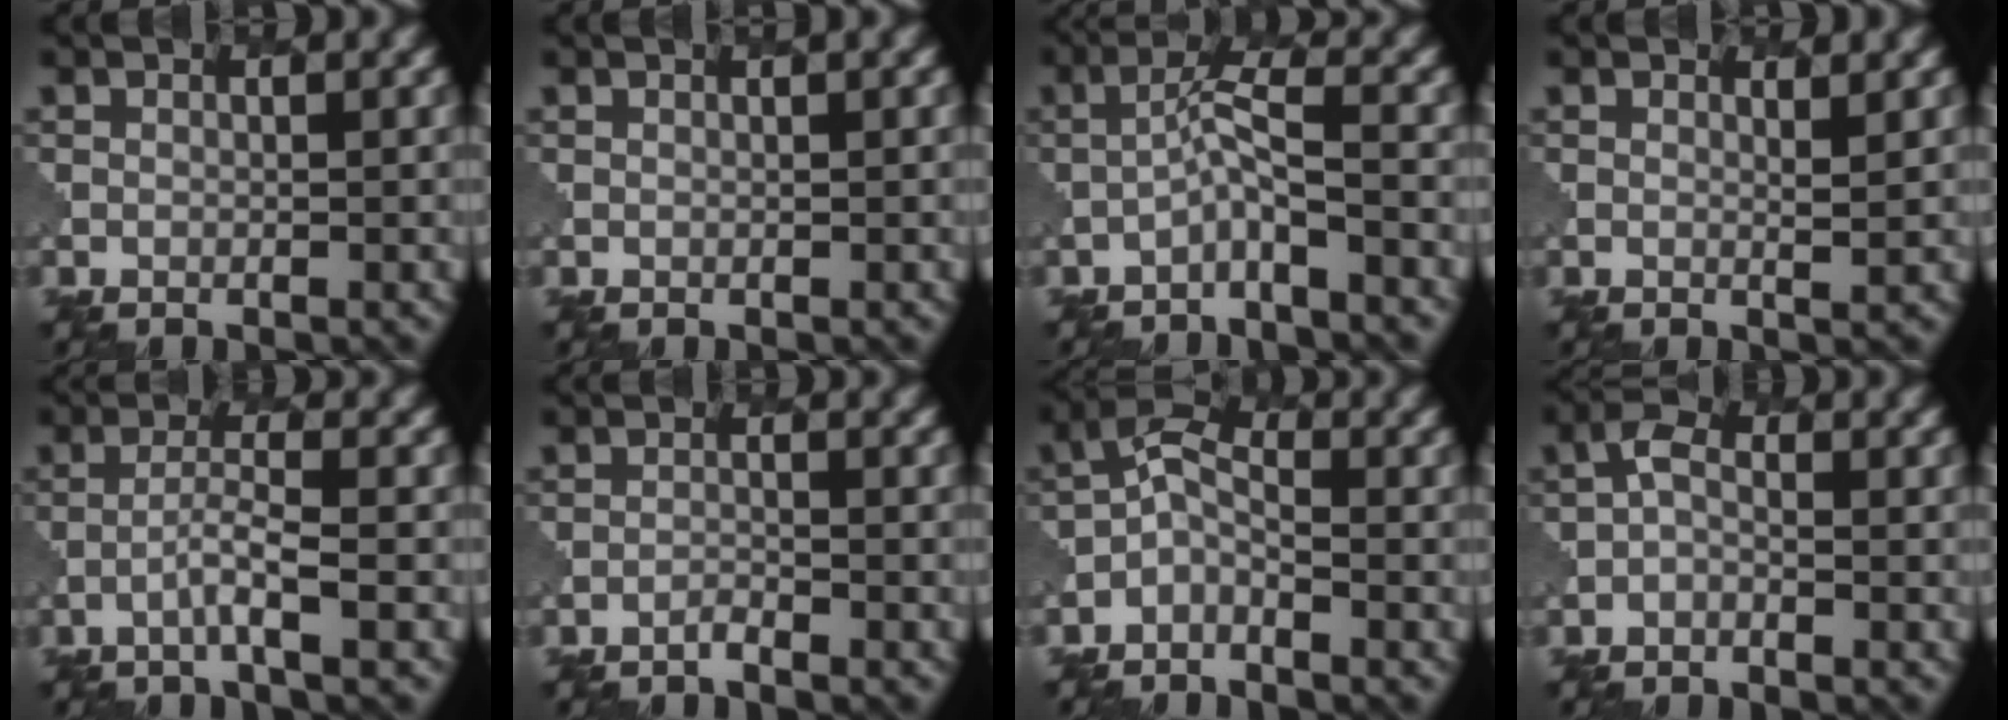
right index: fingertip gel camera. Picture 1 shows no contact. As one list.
[{"total": 0.9, "force": [0.2, 0.1, 0.8], "torque": [-0.008, 0.000, 0.004]}, {"total": 2.6, "force": [-1.3, 0.2, 2.3], "torque": [-0.044, 0.014, -0.029]}, {"total": 1.4, "force": [0.8, 0.4, 1.1], "torque": [-0.012, -0.001, 0.010]}, {"total": 2.5, "force": [-0.9, 0.1, 2.3], "torque": [-0.041, 0.013, -0.023]}, {"total": 0.7, "force": [-0.7, 0.1, 0.0], "torque": [0.002, 0.002, -0.014]}, {"total": 2.2, "force": [-1.4, 1.1, 1.3], "torque": [-0.027, 0.008, -0.033]}, {"total": 1.2, "force": [-0.5, 0.8, 0.8], "torque": [-0.018, 0.002, -0.013]}]